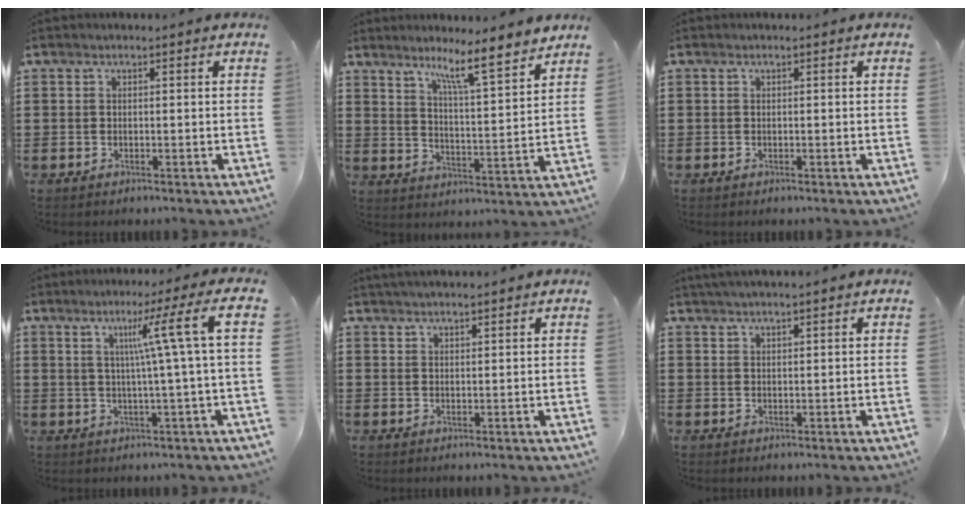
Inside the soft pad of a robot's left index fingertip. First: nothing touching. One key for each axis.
{"total": 7.8, "fx": 6.4, "fy": -0.4, "fz": 4.5, "tx": -0.083, "ty": -0.044, "tz": 0.100}
{"total": 0.0}
{"total": 9.6, "fx": 2.7, "fy": -0.8, "fz": 9.1, "tx": -0.172, "ty": 0.005, "tz": 0.034}
{"total": 1.8, "fx": 1.8, "fy": -0.1, "fz": 0.0, "tx": -0.005, "ty": 0.001, "tz": 0.036}
{"total": 1.6, "fx": 1.6, "fy": -0.2, "fz": 0.2, "tx": -0.007, "ty": 0.001, "tz": 0.031}